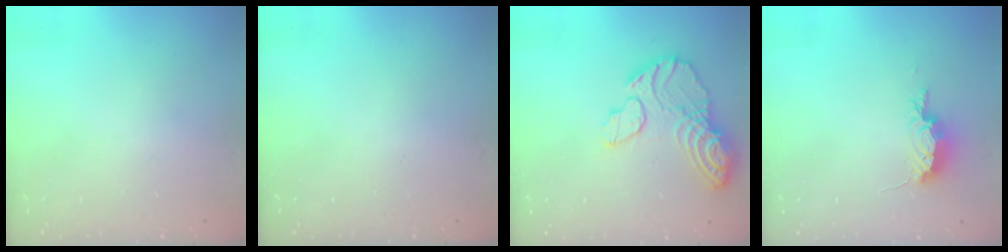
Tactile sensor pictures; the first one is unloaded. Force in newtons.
{"total": 0.0}
{"total": 15.4, "press": 15.3, "slide": 1.3}
{"total": 7.4, "press": 7.4, "slide": 0.5}